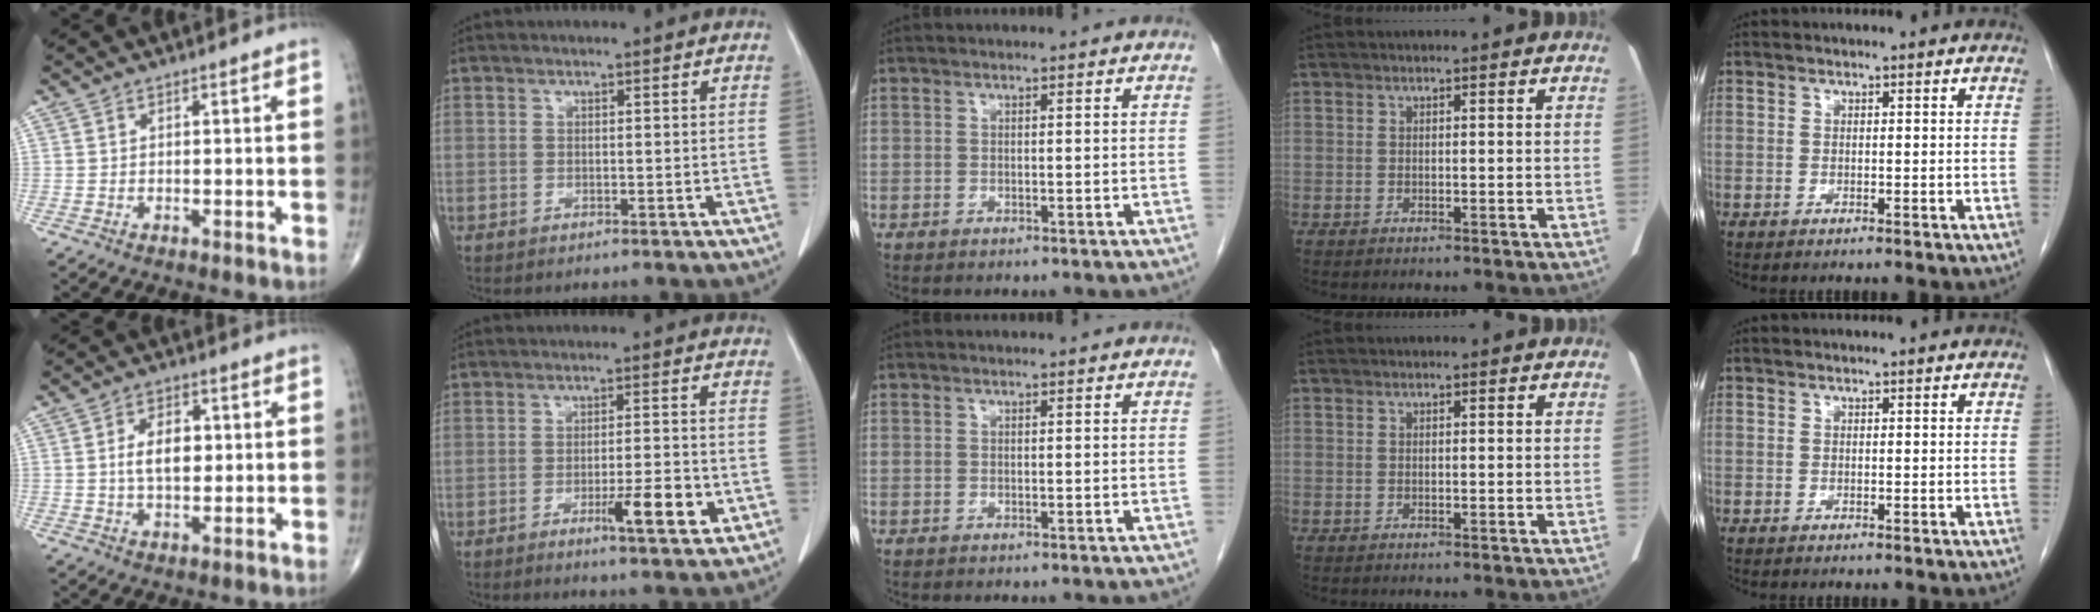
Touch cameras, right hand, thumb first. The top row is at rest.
{"thumb": {"total": 6.5, "force": [0.7, 3.8, 5.2], "torque": [-0.076, 0.003, 0.009]}, "index": {"total": 7.1, "force": [-2.8, 1.0, 6.4], "torque": [-0.098, -0.006, -0.038]}}